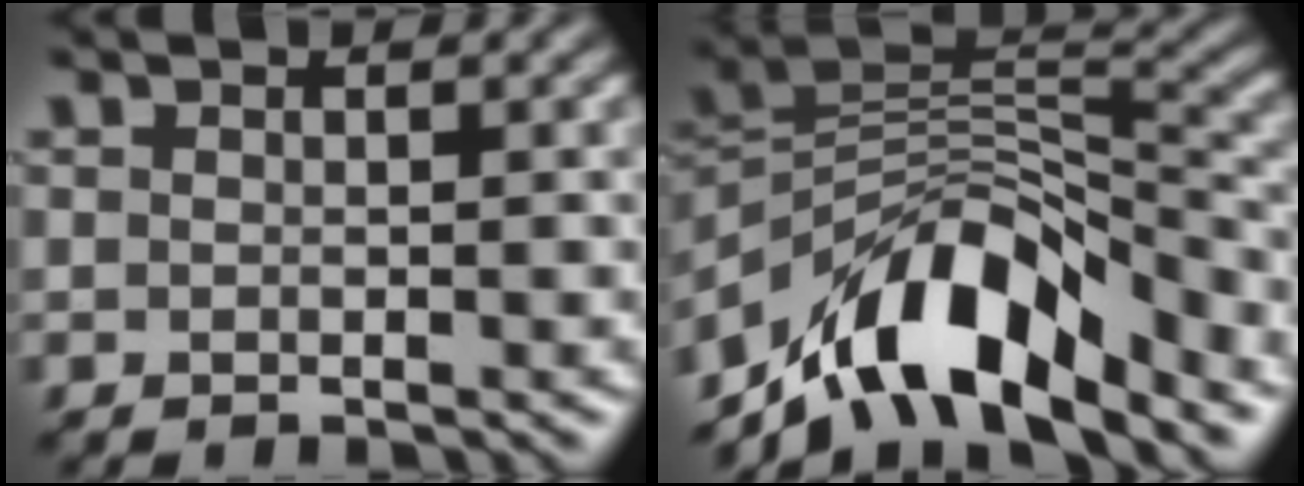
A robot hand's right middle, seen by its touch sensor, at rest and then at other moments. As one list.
[{"total": 10.8, "force": [-7.8, 4.1, 6.3], "torque": [-0.095, 0.008, -0.151]}]